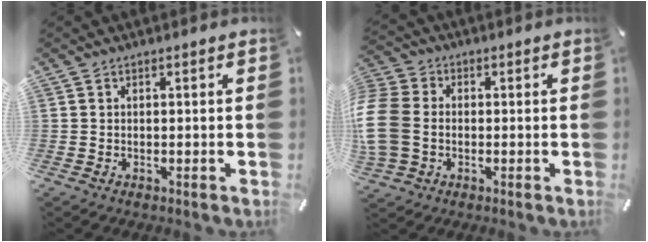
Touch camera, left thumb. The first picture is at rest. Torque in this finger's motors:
{"motor_torque": [2.45, 2.55, 1.90, 0.29, 0.90]}